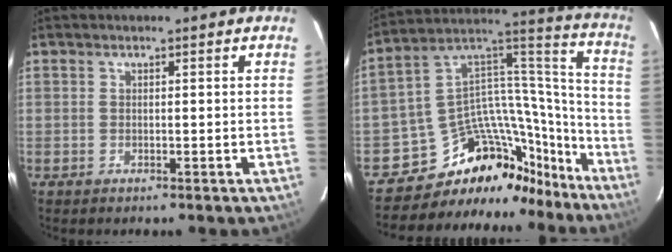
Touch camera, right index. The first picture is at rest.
{"total": 23.2, "force": [-19.2, 11.6, 5.9], "torque": [-0.102, 0.105, -0.290]}